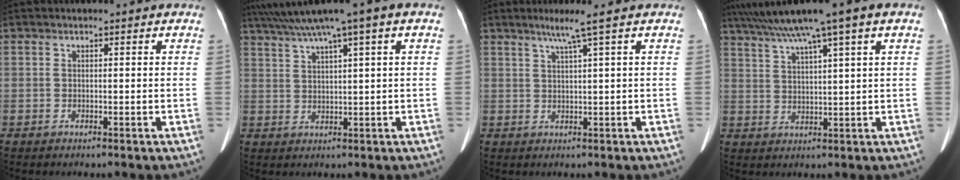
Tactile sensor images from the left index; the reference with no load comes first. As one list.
[{"total": 9.4, "force": [6.1, -0.2, 7.2], "torque": [-0.123, 0.044, 0.097]}, {"total": 3.4, "force": [1.9, -1.1, 2.6], "torque": [-0.055, -0.003, 0.041]}, {"total": 11.3, "force": [7.7, -0.5, 8.3], "torque": [-0.139, 0.041, 0.117]}]